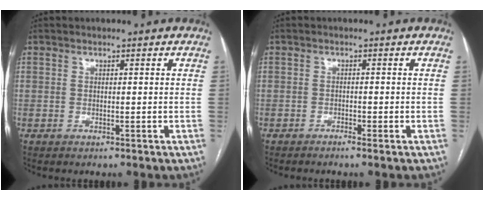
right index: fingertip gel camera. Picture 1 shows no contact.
{"total": 1.1, "force": [-0.8, -0.1, 0.7], "torque": [-0.014, 0.001, -0.015]}